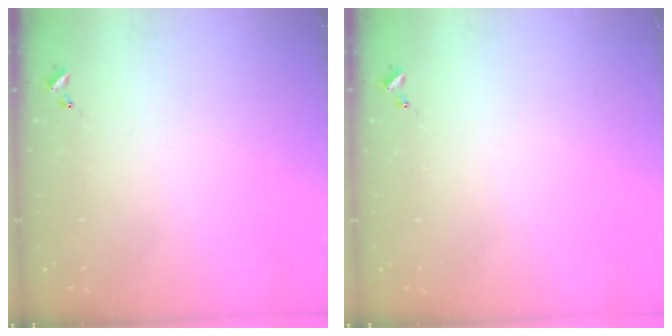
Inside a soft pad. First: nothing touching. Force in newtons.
{"total": 0.0}